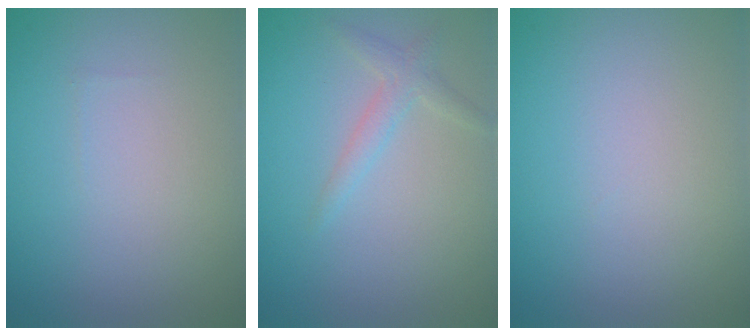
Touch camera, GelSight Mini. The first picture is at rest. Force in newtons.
{"total": 1.7, "press": 1.7, "slide": 0.0}
{"total": 0.0}